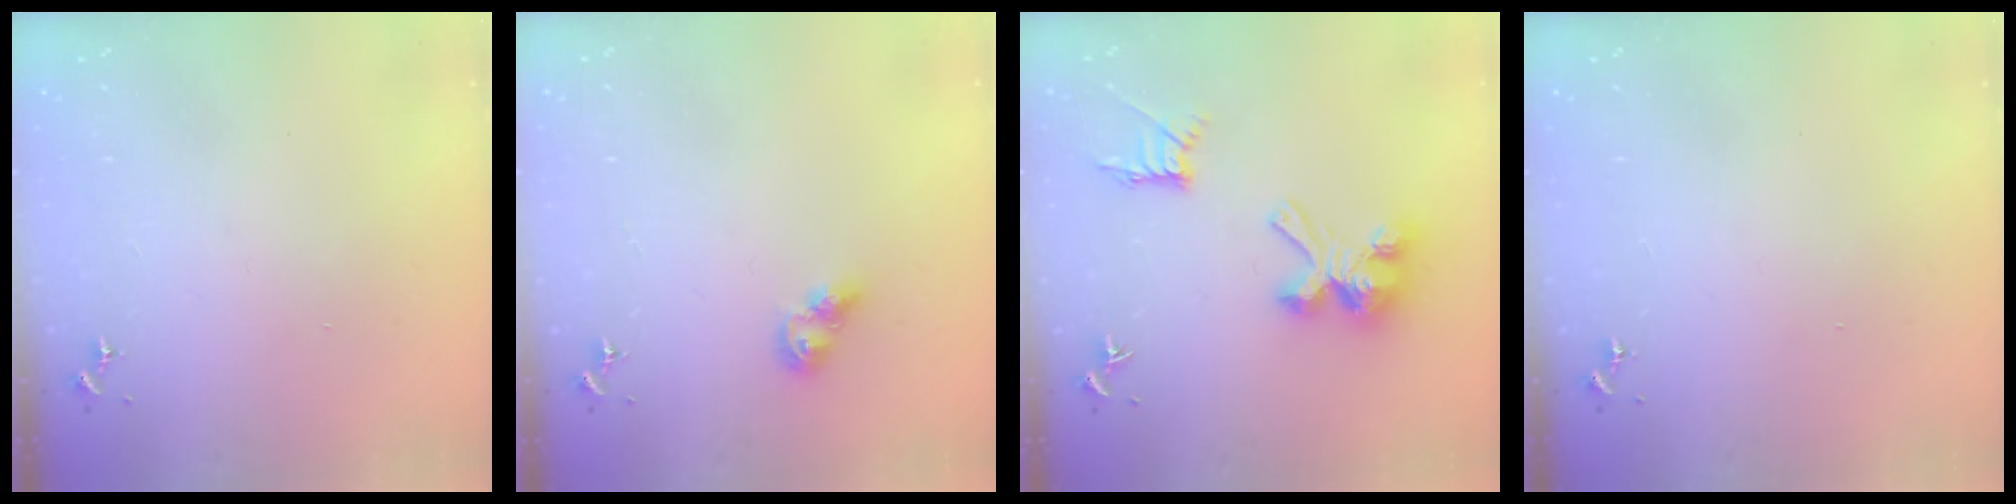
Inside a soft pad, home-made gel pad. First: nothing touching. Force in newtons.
{"total": 6.3, "press": 6.3, "slide": 0.5}
{"total": 15.2, "press": 15.2, "slide": 0.9}
{"total": 0.0}